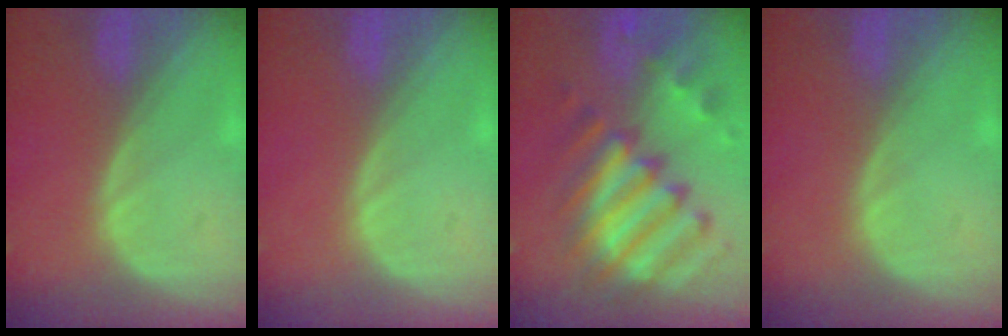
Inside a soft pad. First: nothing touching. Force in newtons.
{"total": 0.0}
{"total": 12.0, "press": 10.4, "slide": 6.0}
{"total": 0.0}